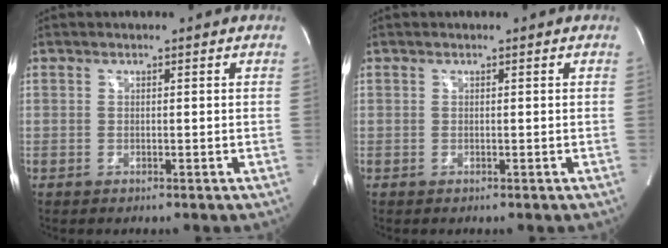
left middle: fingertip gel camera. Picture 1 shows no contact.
{"total": 0.0}